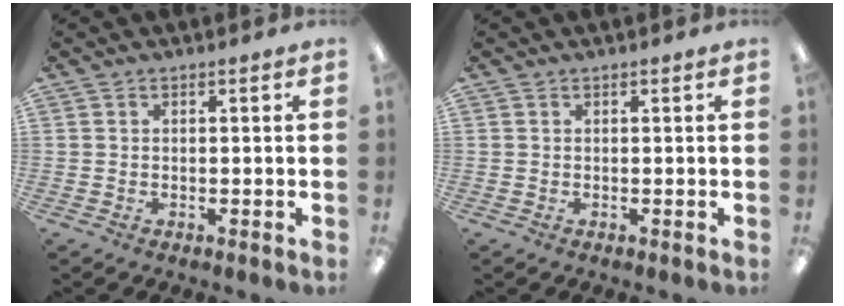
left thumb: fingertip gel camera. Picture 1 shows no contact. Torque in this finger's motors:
{"motor_torque": [0.01, 0.00, 0.02, -0.02, 0.00]}